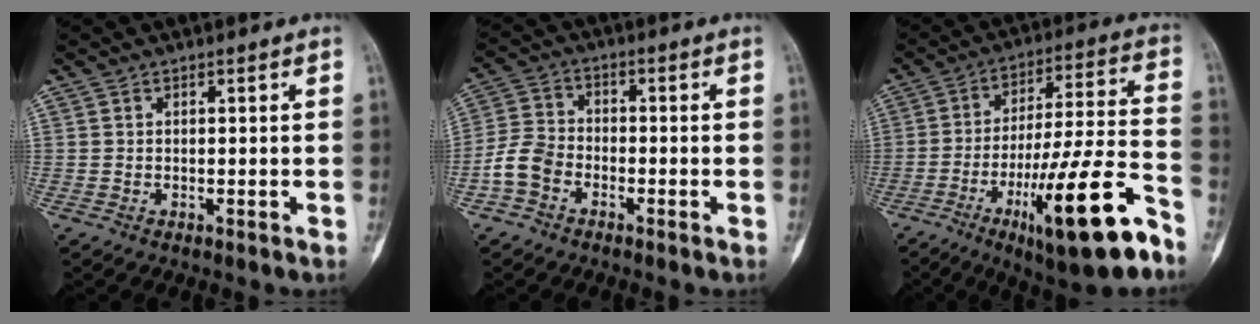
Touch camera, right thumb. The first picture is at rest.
{"total": 6.1, "force": [-2.8, 4.4, 3.3], "torque": [-0.060, 0.022, -0.064]}
{"total": 21.8, "force": [-11.6, 3.5, 18.1], "torque": [-0.300, 0.048, -0.181]}